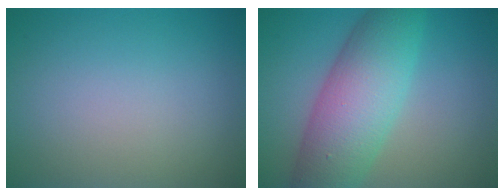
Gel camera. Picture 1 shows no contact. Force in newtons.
{"total": 8.7, "press": 8.7, "slide": 0.2}